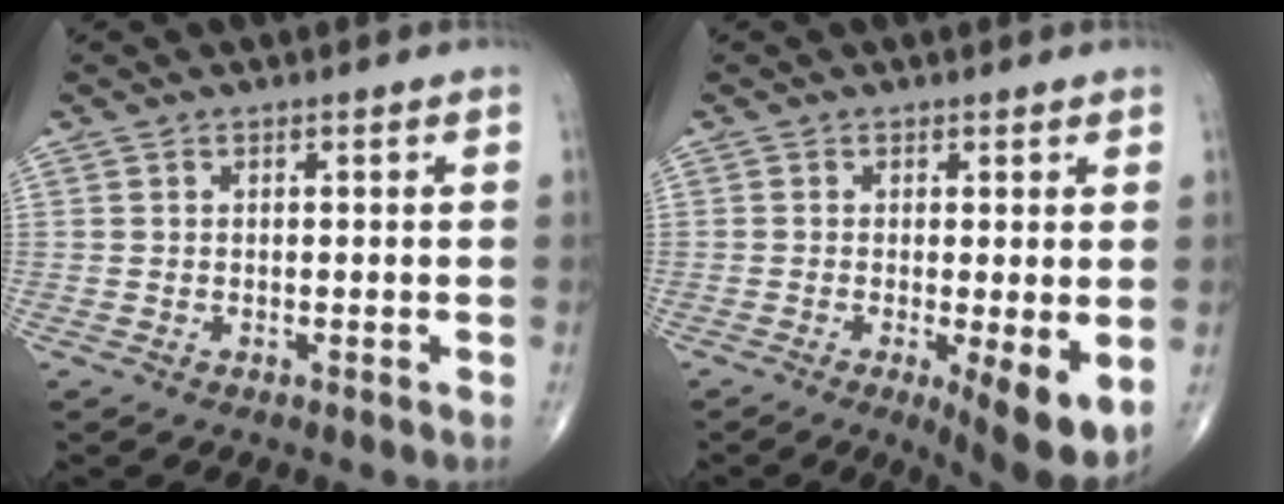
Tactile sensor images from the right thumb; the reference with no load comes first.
{"total": 8.0, "force": [-1.7, 2.0, 7.6], "torque": [-0.113, -0.024, -0.024]}